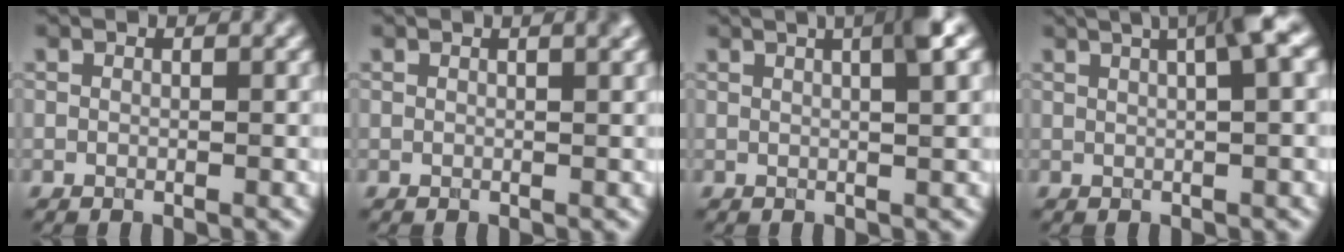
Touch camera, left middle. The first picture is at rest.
{"total": 1.5, "force": [0.8, 0.4, 1.1], "torque": [-0.009, 0.004, 0.004]}
{"total": 4.2, "force": [1.7, 1.0, 3.8], "torque": [-0.037, 0.014, 0.012]}
{"total": 5.3, "force": [2.1, 1.2, 4.7], "torque": [-0.050, 0.021, 0.020]}